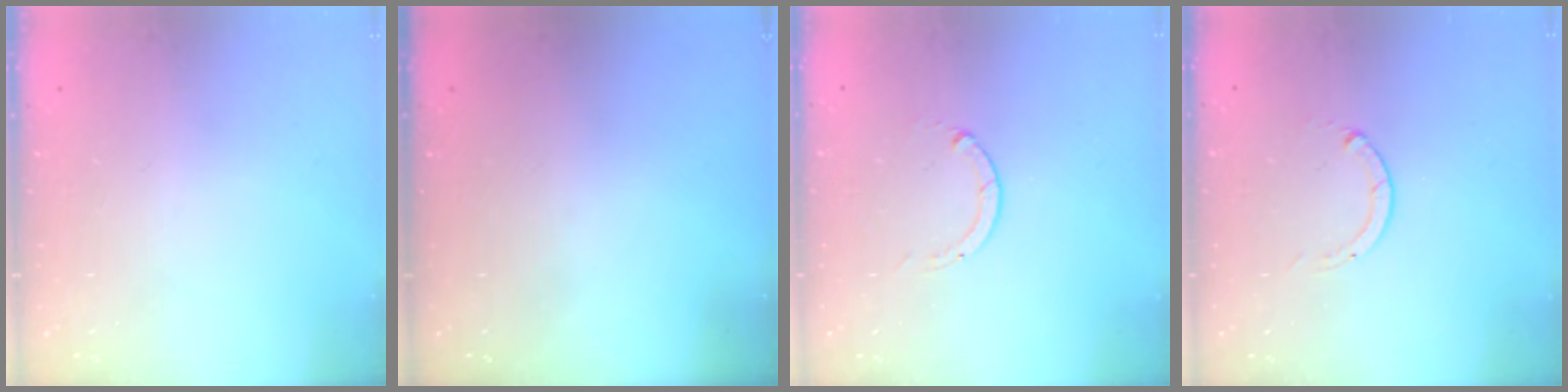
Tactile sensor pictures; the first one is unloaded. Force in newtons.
{"total": 0.0}
{"total": 0.0}
{"total": 0.0}